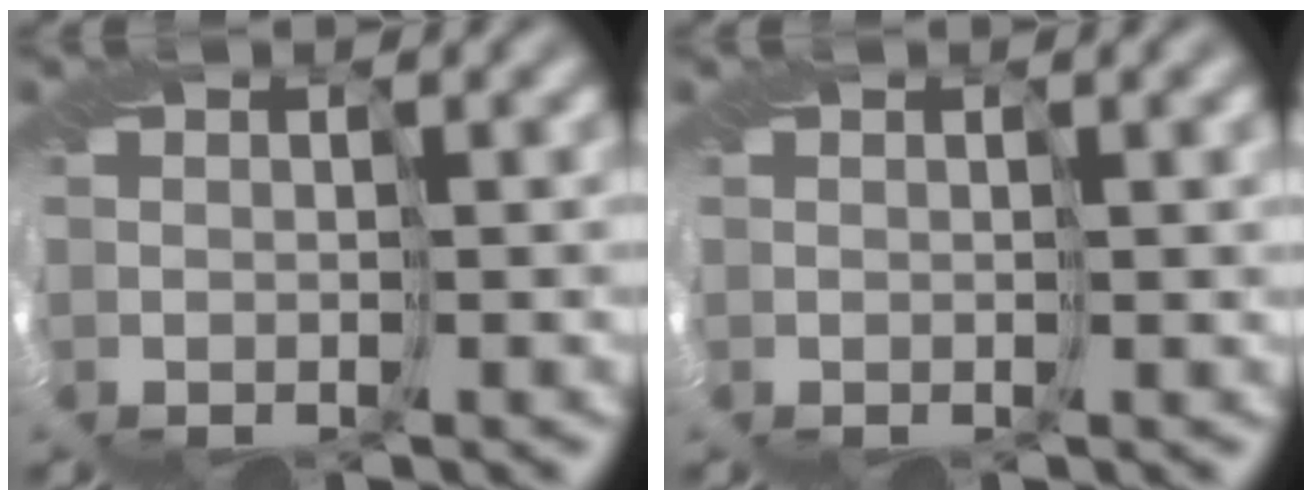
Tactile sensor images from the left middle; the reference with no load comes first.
{"total": 1.2, "force": [0.8, -0.1, 0.9], "torque": [-0.010, 0.006, 0.014]}